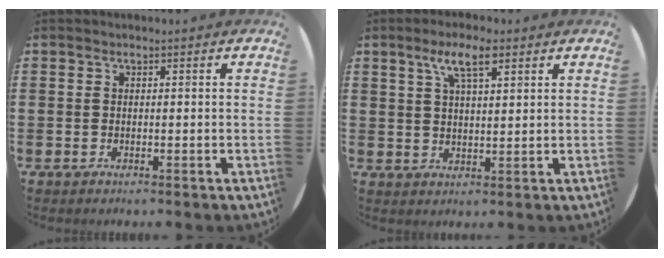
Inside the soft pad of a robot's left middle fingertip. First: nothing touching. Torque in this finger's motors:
{"motor_torque": [1.26, -0.87, 0.25, 0.17]}